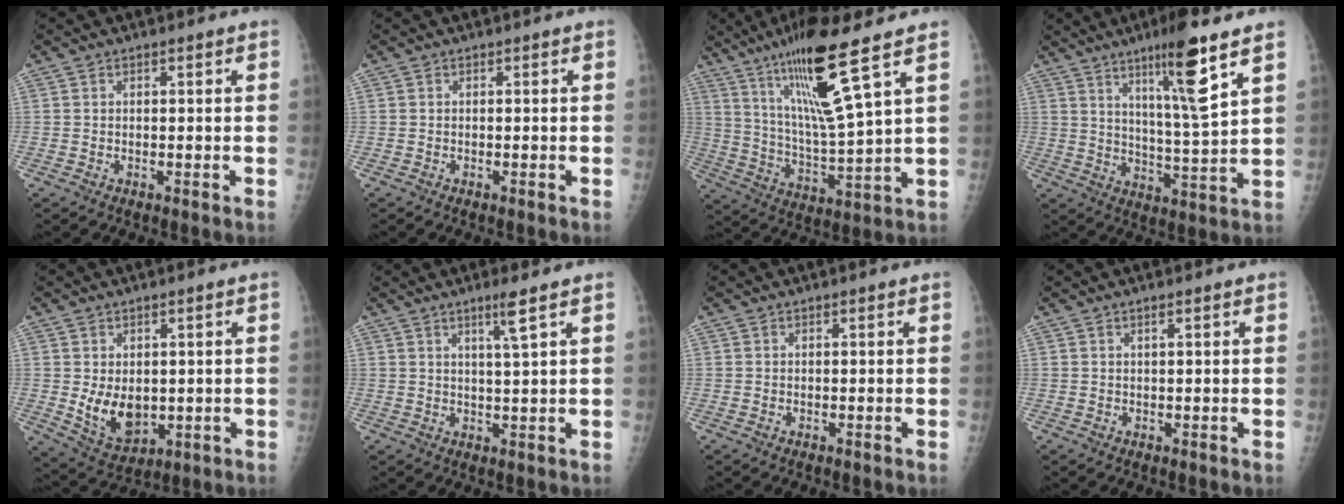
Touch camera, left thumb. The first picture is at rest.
{"total": 0.0}
{"total": 17.0, "force": [9.8, 1.1, 13.8], "torque": [-0.252, -0.056, 0.182]}
{"total": 13.1, "force": [7.5, 0.5, 10.7], "torque": [-0.181, -0.054, 0.127]}
{"total": 8.4, "force": [0.0, 5.7, 6.1], "torque": [-0.075, -0.019, 0.020]}
{"total": 4.1, "force": [2.4, -0.6, 3.3], "torque": [-0.062, -0.021, 0.047]}
{"total": 0.0}
{"total": 1.0, "force": [0.6, 0.0, 0.9], "torque": [-0.016, 0.001, 0.010]}